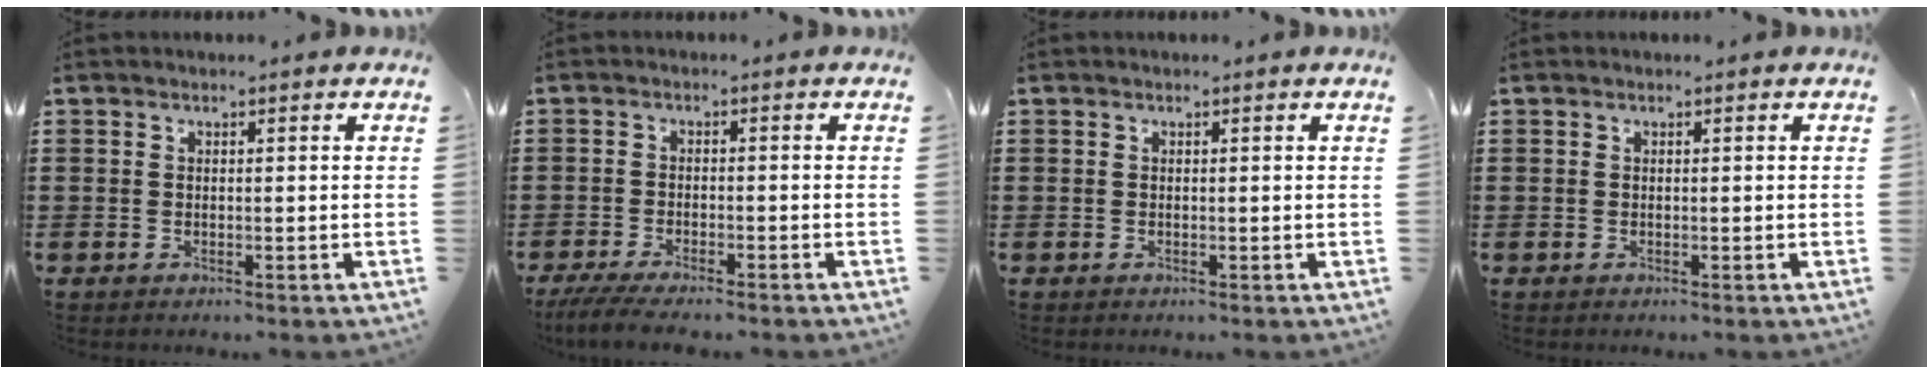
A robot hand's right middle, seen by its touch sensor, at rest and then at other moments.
{"total": 3.4, "force": [-3.1, 0.1, 1.4], "torque": [-0.038, -0.009, -0.065]}
{"total": 0.0}
{"total": 0.0}